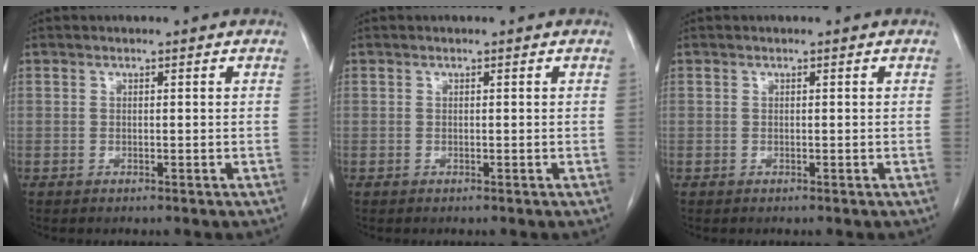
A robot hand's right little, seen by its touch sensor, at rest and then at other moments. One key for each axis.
{"total": 0.0}
{"total": 0.0}